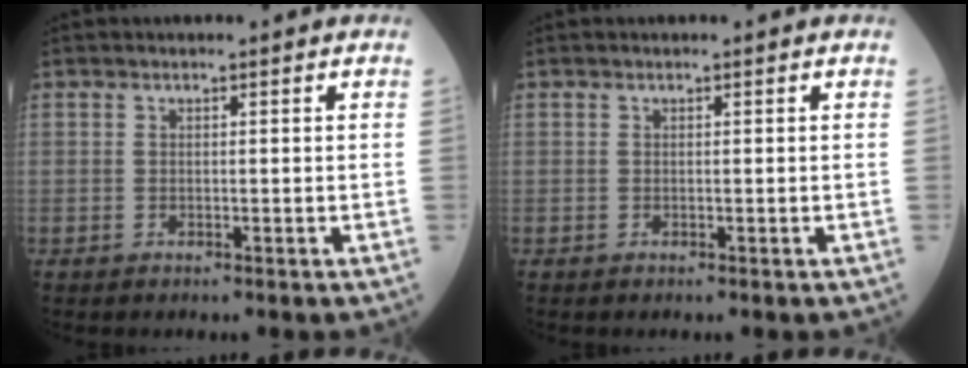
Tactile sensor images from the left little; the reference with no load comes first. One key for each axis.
{"total": 0.0}